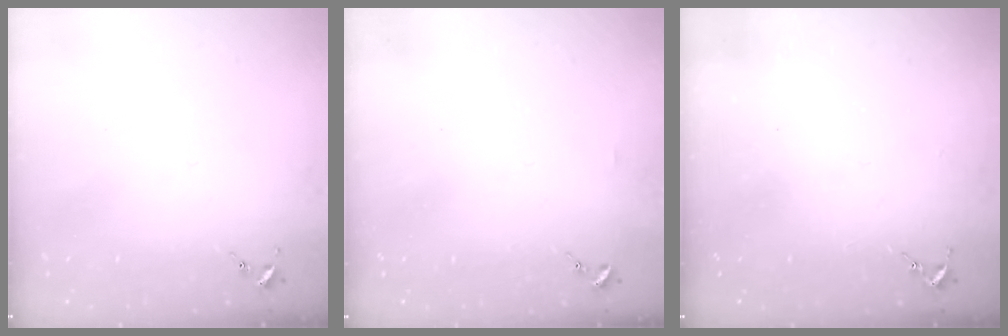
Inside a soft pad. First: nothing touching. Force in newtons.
{"total": 3.2, "press": 3.2, "slide": 0.4}
{"total": 2.6, "press": 2.5, "slide": 0.3}